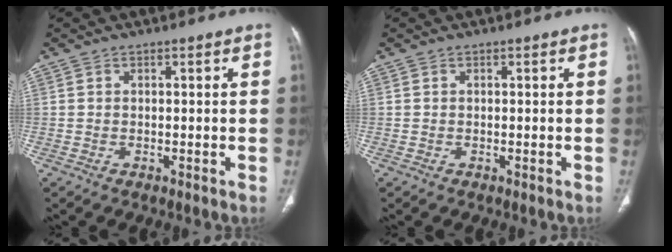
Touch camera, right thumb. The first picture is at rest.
{"total": 0.0}